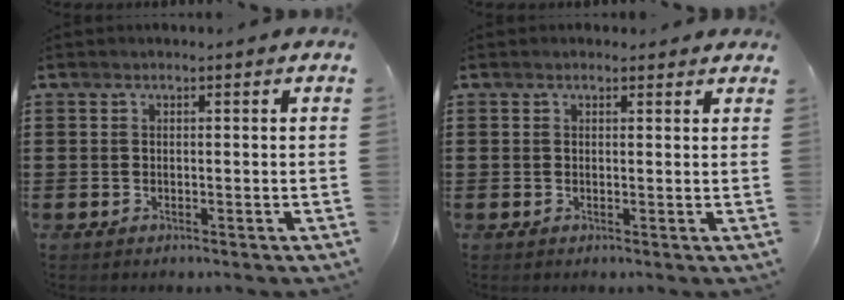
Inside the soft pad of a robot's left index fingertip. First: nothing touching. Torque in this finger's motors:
{"motor_torque": [2.14, 0.00, -0.07, -0.13]}